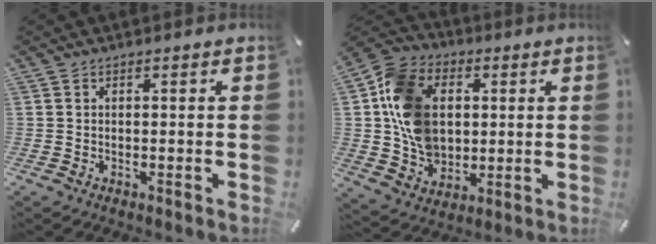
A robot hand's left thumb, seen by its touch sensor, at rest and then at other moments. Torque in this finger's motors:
{"motor_torque": [0.29, 1.53, 2.38, -0.40, 0.67]}